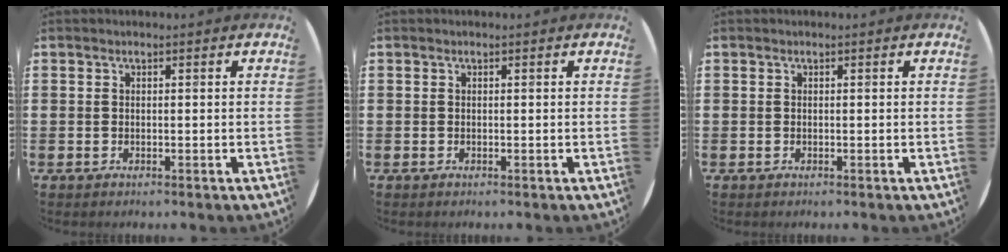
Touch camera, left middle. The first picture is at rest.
{"total": 0.0}
{"total": 0.0}